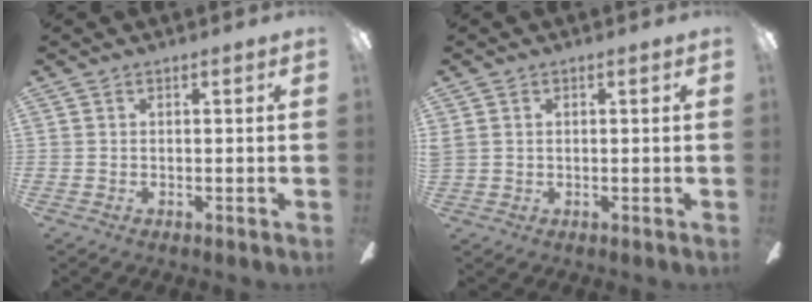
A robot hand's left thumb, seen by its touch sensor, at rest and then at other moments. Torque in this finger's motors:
{"motor_torque": [-0.47, 0.57, 0.17, -0.44, 0.06]}